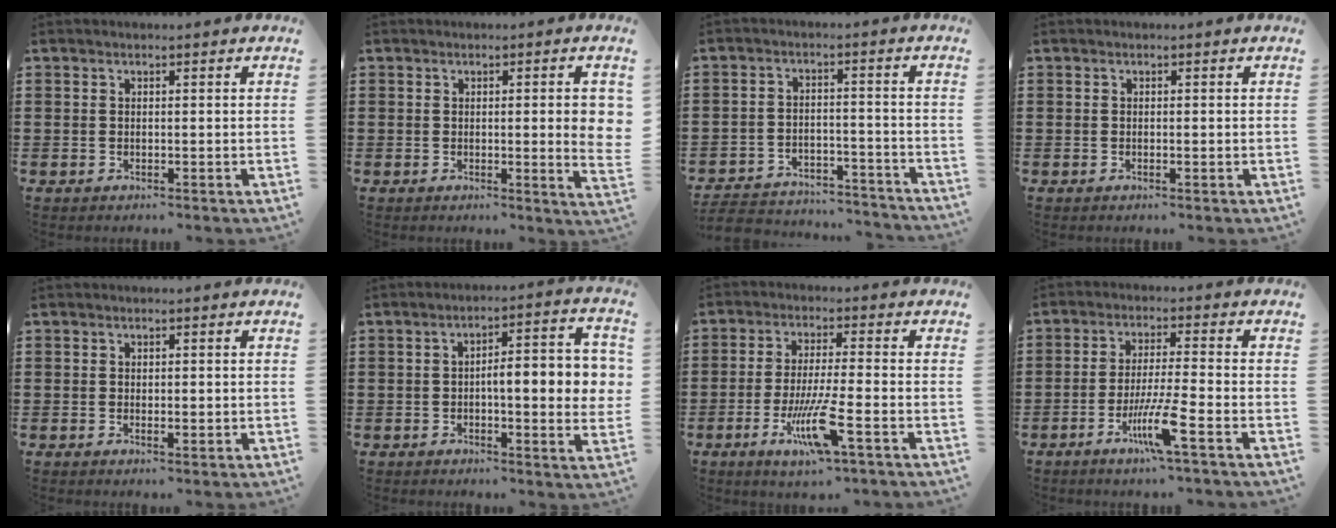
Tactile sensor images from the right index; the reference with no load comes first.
{"total": 5.9, "force": [0.3, 0.6, 5.8], "torque": [-0.077, -0.013, 0.000]}
{"total": 5.1, "force": [-4.9, 0.8, 1.0], "torque": [-0.024, 0.005, -0.099]}
{"total": 0.0}
{"total": 0.8, "force": [0.1, 0.5, 0.6], "torque": [-0.013, 0.006, 0.000]}
{"total": 7.4, "force": [-0.2, 1.8, 7.2], "torque": [-0.112, 0.001, -0.009]}
{"total": 9.2, "force": [-3.9, 1.1, 8.2], "torque": [-0.162, -0.014, -0.073]}
{"total": 7.7, "force": [-3.6, 0.2, 6.7], "torque": [-0.134, -0.014, -0.069]}